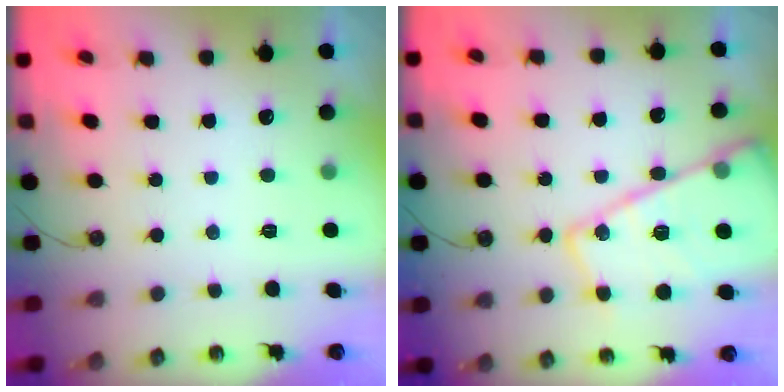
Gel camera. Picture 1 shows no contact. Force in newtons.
{"total": 23.2, "press": 23.1, "slide": 1.9}